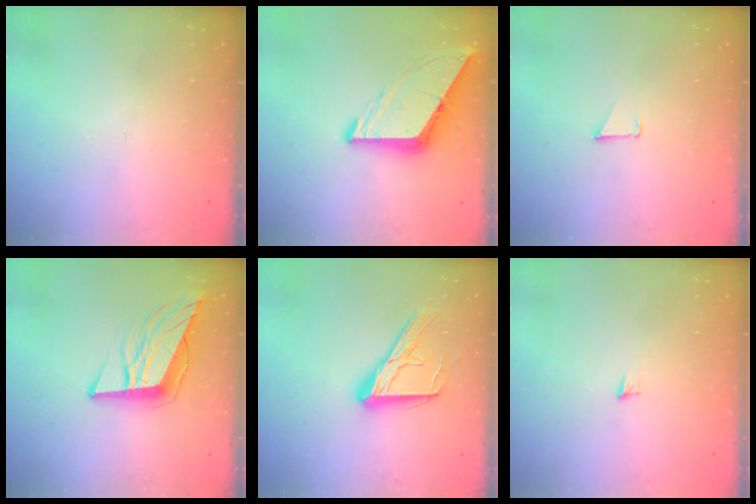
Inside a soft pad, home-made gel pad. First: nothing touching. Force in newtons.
{"total": 9.5, "press": 9.5, "slide": 1.1}
{"total": 0.9, "press": 0.8, "slide": 0.1}
{"total": 12.4, "press": 11.9, "slide": 3.6}
{"total": 15.7, "press": 15.7, "slide": 1.5}
{"total": 3.9, "press": 3.8, "slide": 0.9}